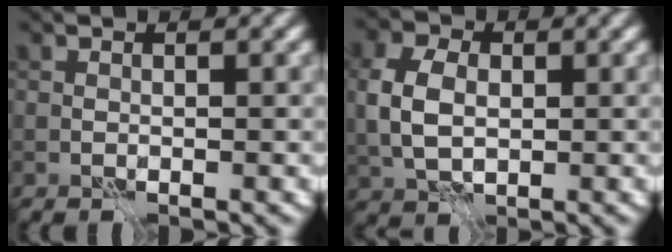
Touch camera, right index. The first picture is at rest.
{"total": 5.2, "force": [0.3, 3.7, 3.7], "torque": [-0.092, 0.004, 0.007]}